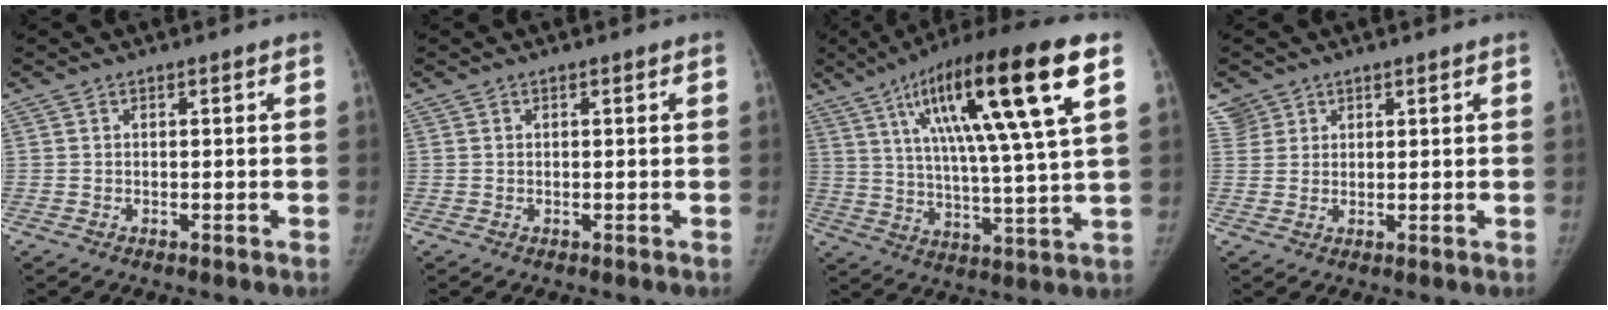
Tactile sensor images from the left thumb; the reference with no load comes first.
{"total": 0.0}
{"total": 23.7, "force": [9.8, 3.5, 21.2], "torque": [-0.350, -0.011, 0.153]}
{"total": 3.2, "force": [2.1, 2.3, -0.4], "torque": [0.033, -0.011, 0.035]}